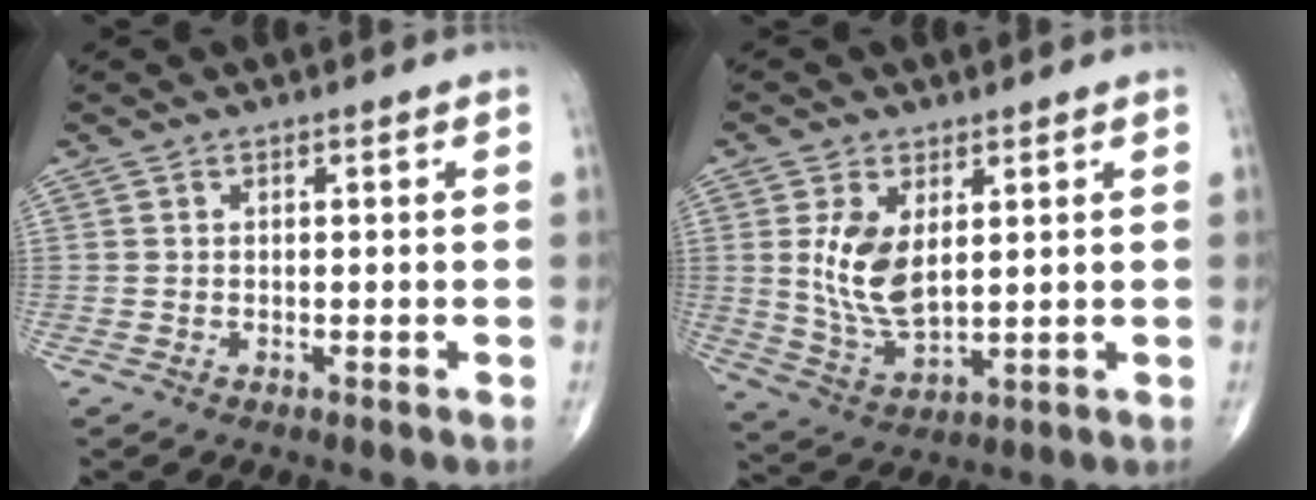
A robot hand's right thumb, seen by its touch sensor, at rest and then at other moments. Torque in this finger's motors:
{"motor_torque": [-0.01, 0.33, 0.85, 0.25, 0.03]}